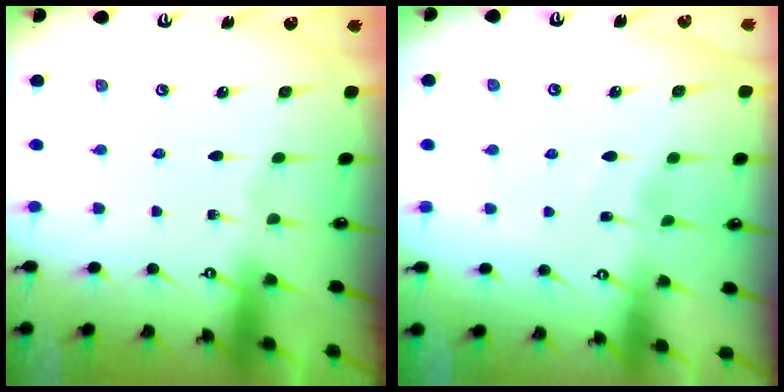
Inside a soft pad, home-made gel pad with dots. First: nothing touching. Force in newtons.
{"total": 3.5, "press": 3.5, "slide": 0.5}